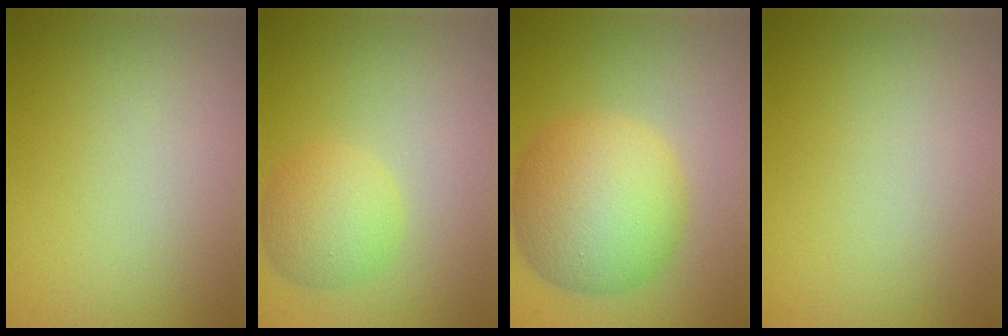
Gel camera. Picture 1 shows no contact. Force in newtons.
{"total": 3.5, "press": 3.5, "slide": 0.2}
{"total": 8.7, "press": 8.7, "slide": 0.2}
{"total": 0.0}